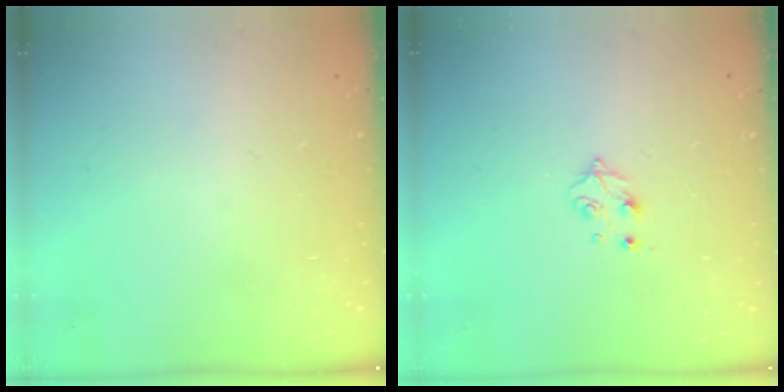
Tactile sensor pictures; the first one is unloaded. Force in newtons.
{"total": 4.3, "press": 4.3, "slide": 0.6}